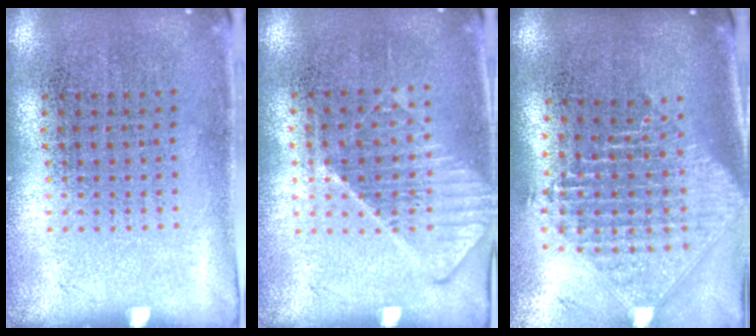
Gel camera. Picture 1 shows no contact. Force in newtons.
{"total": 1.1, "press": 1.0, "slide": 0.5}
{"total": 2.4, "press": 1.9, "slide": 1.5}